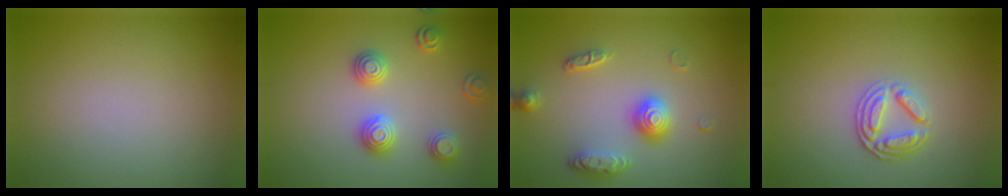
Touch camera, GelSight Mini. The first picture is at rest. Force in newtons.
{"total": 3.0, "press": 2.9, "slide": 0.6}
{"total": 3.4, "press": 3.0, "slide": 1.6}
{"total": 2.7, "press": 2.4, "slide": 1.2}